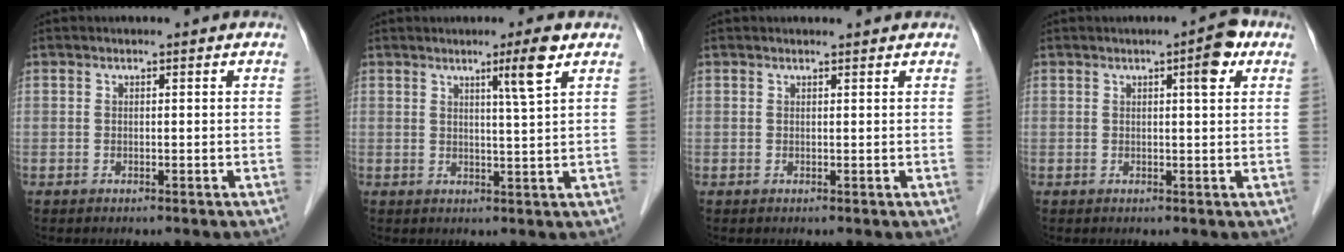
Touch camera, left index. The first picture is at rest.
{"total": 4.3, "force": [2.4, -1.1, 3.4], "torque": [-0.059, -0.006, 0.043]}
{"total": 1.1, "force": [1.1, 0.0, 0.1], "torque": [-0.008, 0.004, 0.016]}
{"total": 3.7, "force": [1.7, 0.5, 3.2], "torque": [-0.041, 0.003, 0.019]}